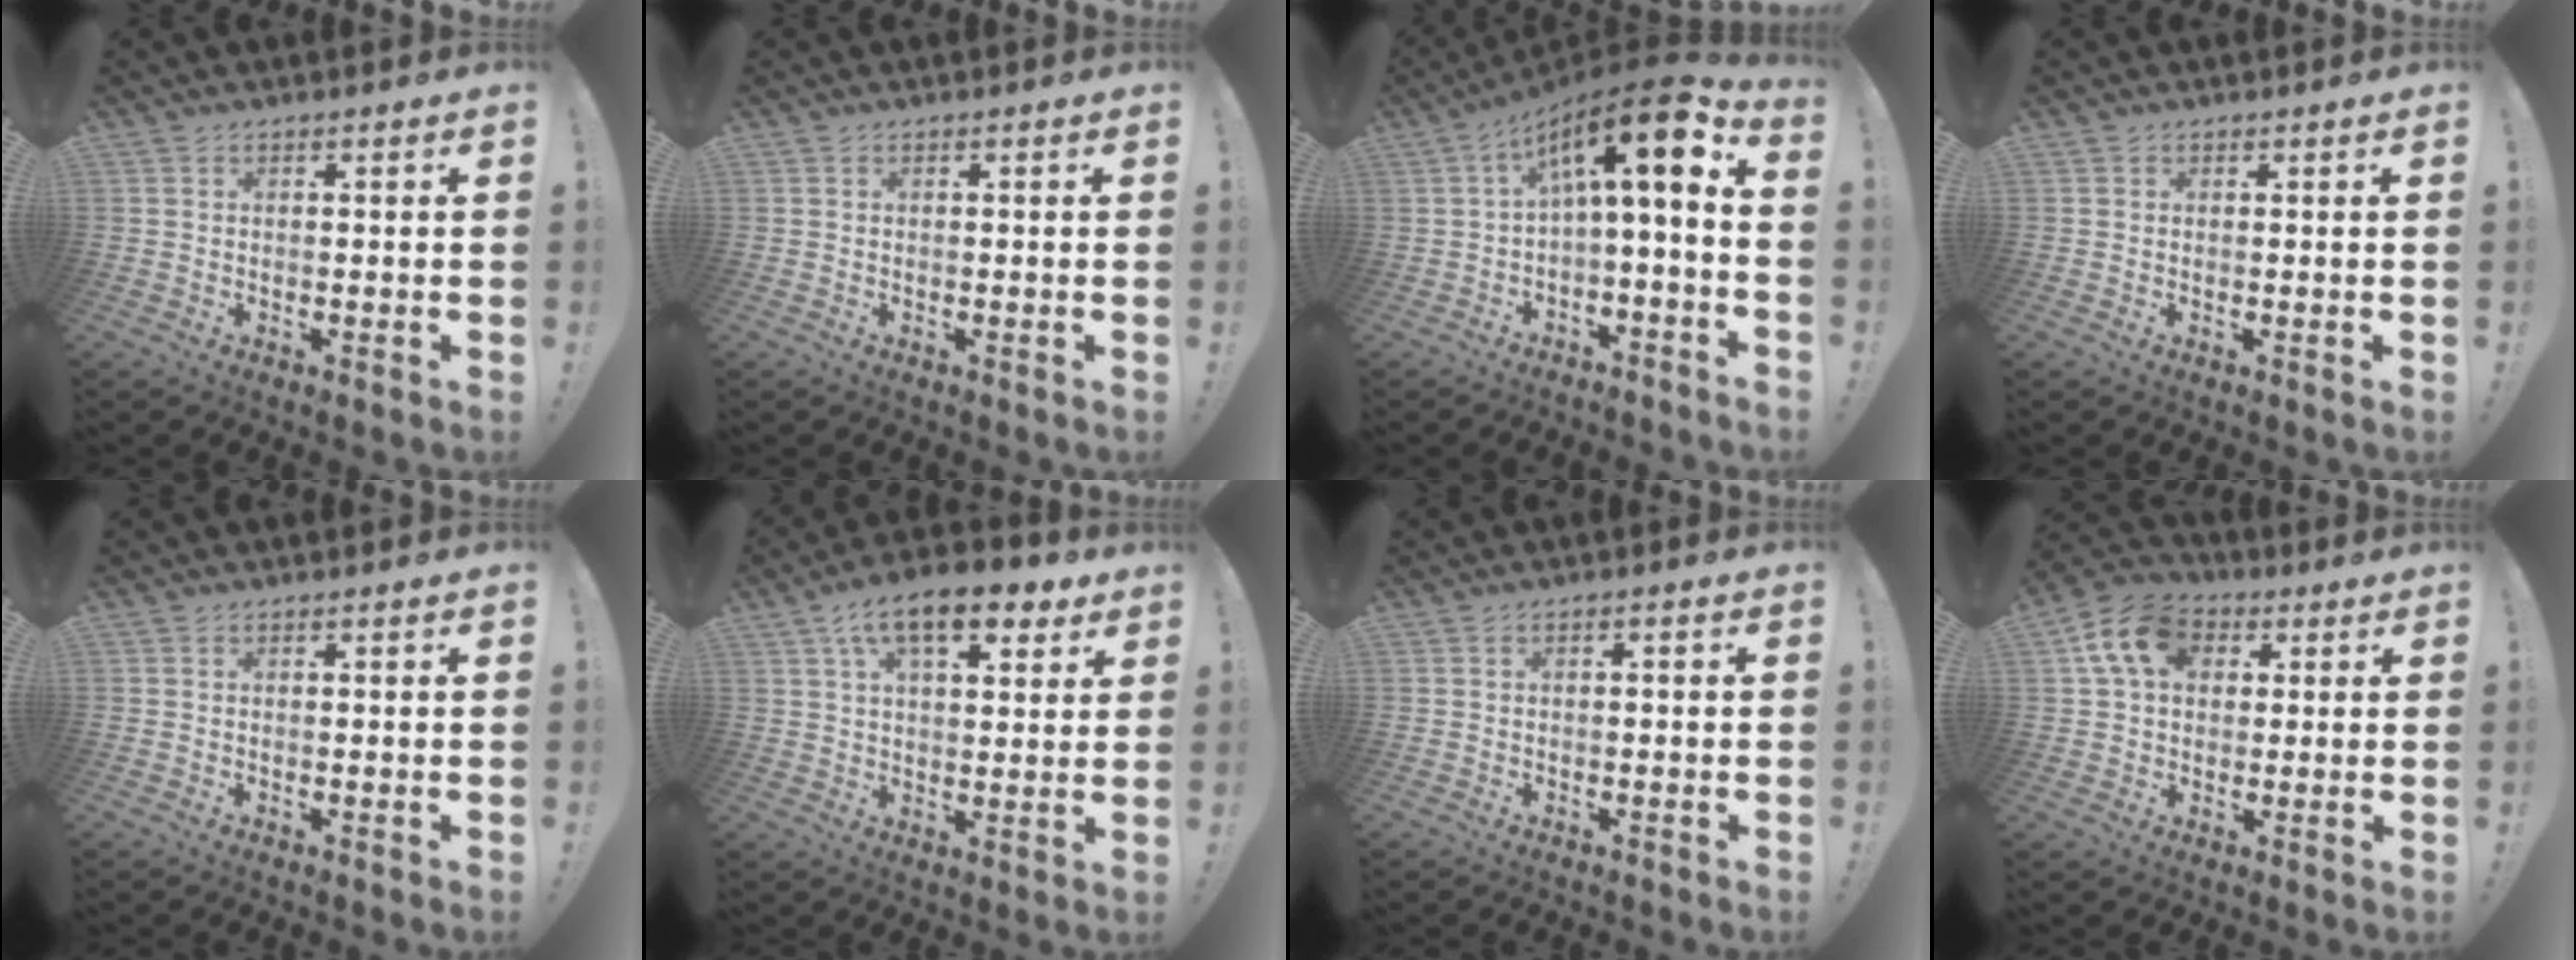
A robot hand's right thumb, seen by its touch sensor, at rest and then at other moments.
{"total": 0.0}
{"total": 13.4, "force": [3.4, 1.4, 12.9], "torque": [-0.200, -0.028, 0.044]}
{"total": 0.0}
{"total": 0.0}
{"total": 13.7, "force": [7.3, 6.2, 9.9], "torque": [-0.153, -0.026, 0.123]}
{"total": 1.3, "force": [-1.0, 0.0, 0.8], "torque": [-0.015, 0.004, -0.019]}
{"total": 12.7, "force": [4.2, 9.2, 7.7], "torque": [-0.136, 0.002, 0.083]}